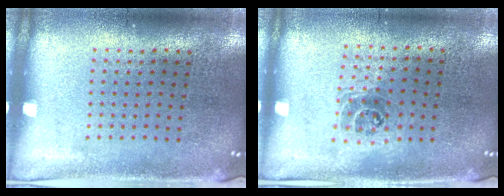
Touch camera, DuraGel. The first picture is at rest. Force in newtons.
{"total": 1.1, "press": 0.9, "slide": 0.5}